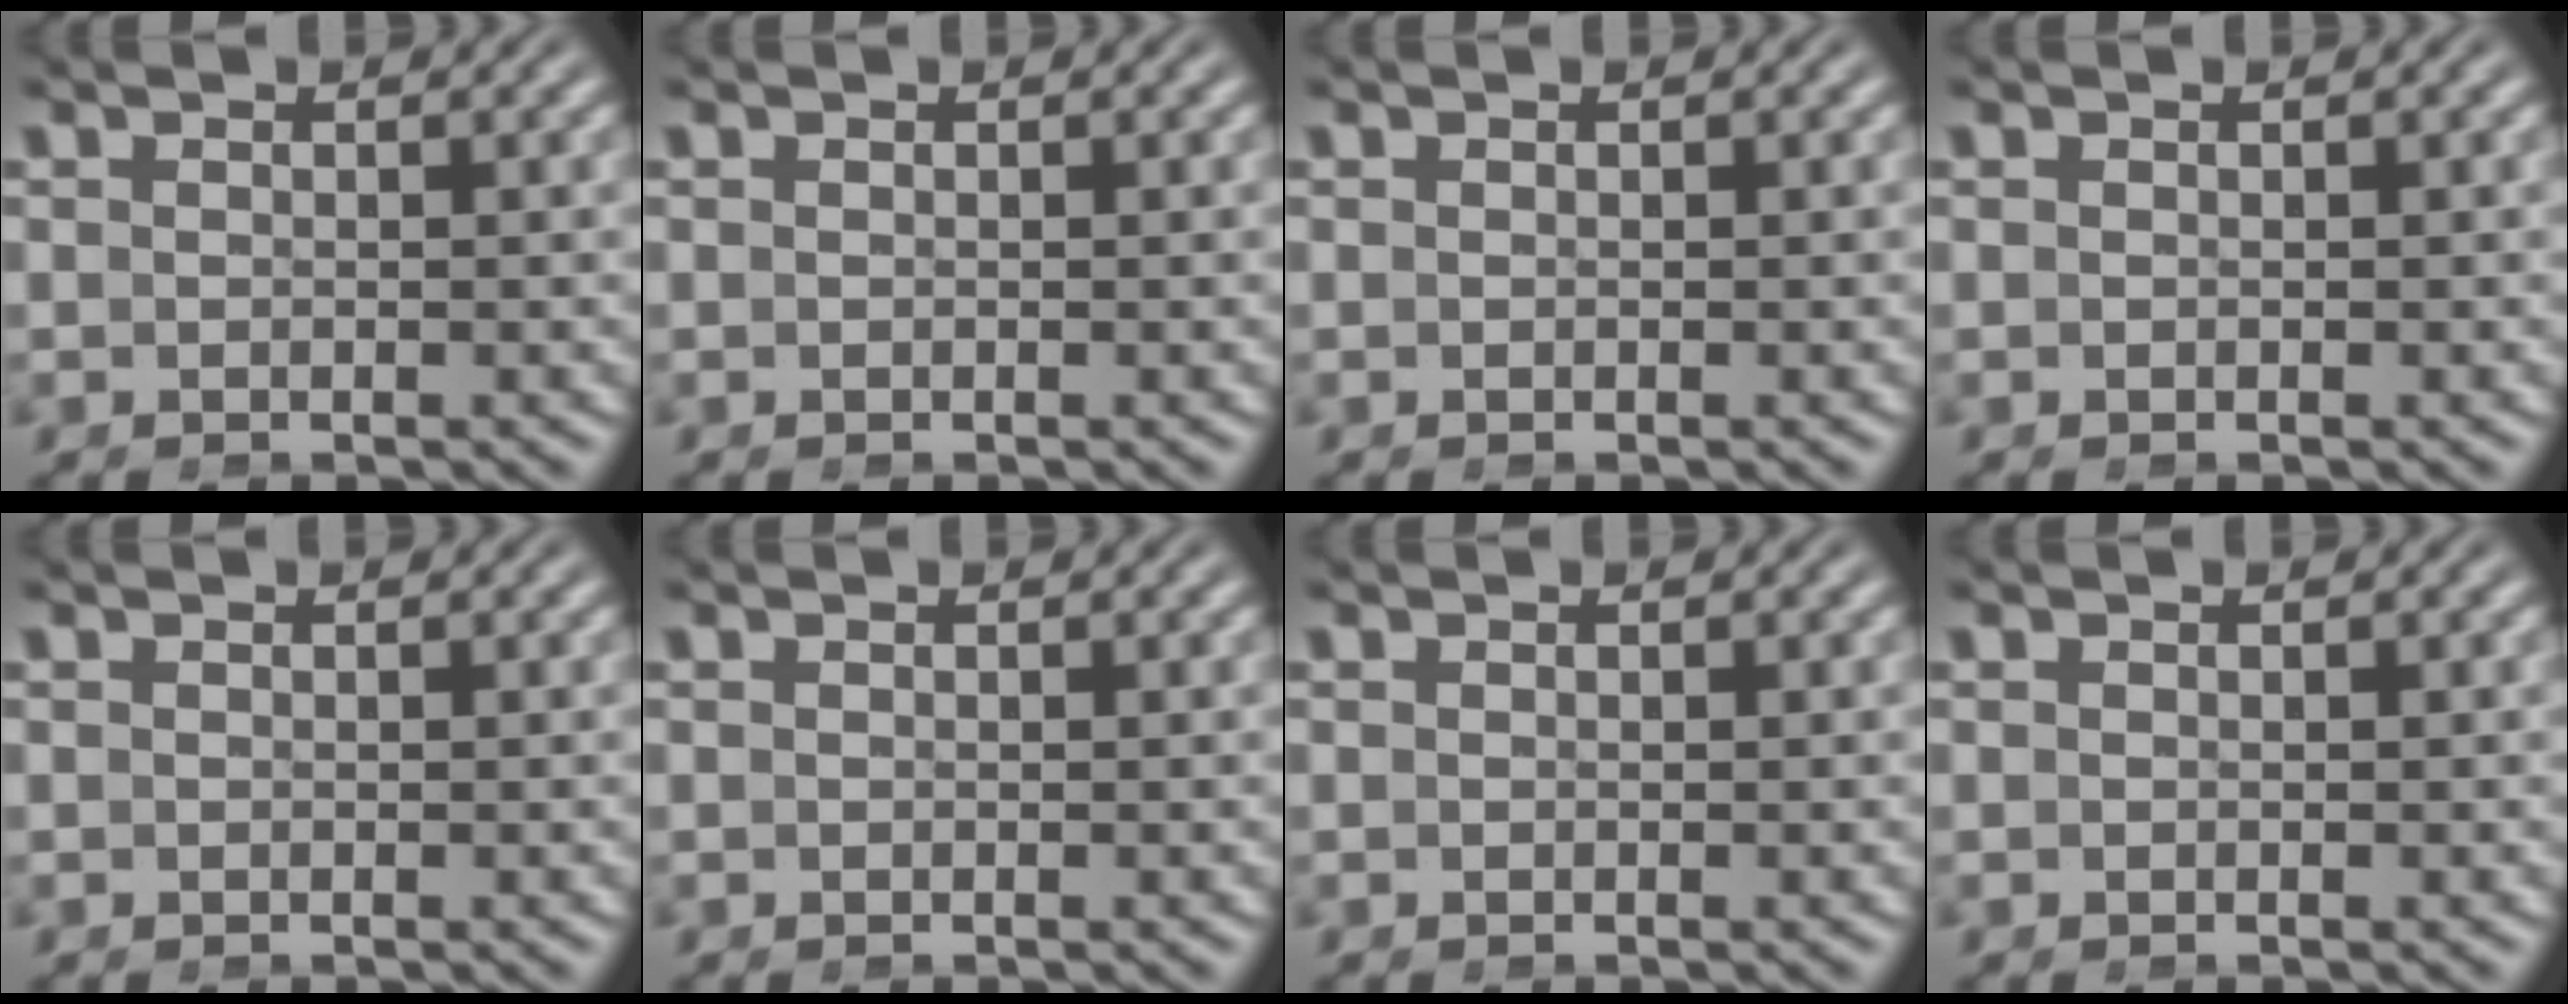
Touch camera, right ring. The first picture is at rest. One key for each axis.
{"total": 0.0}
{"total": 0.0}
{"total": 0.0}
{"total": 0.0}
{"total": 0.0}
{"total": 0.0}
{"total": 0.0}